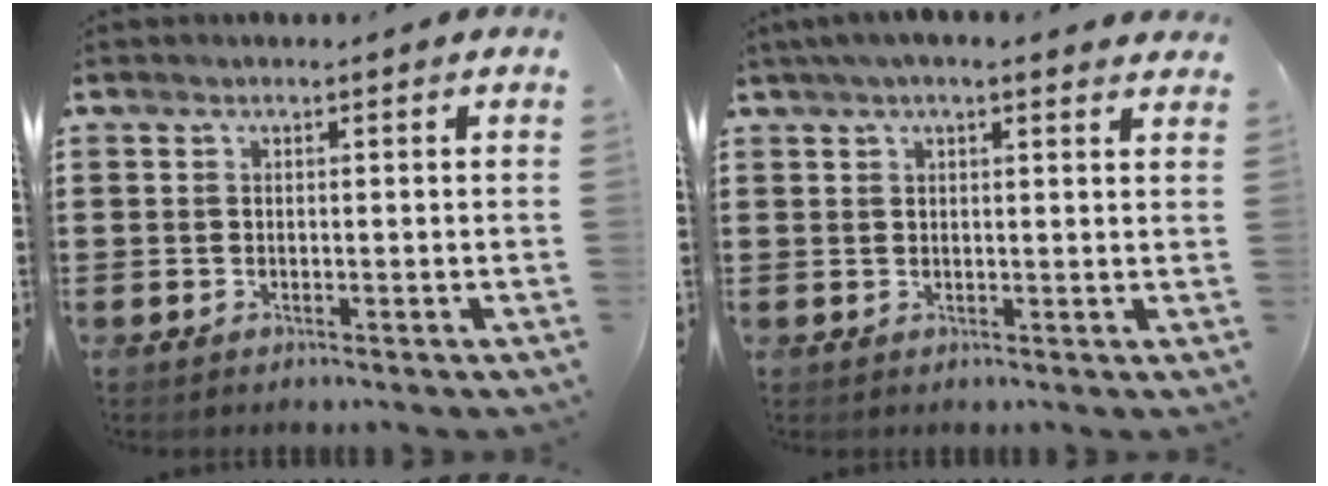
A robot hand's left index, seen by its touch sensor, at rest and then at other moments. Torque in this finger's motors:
{"motor_torque": [2.14, 0.00, 1.05, 0.11]}